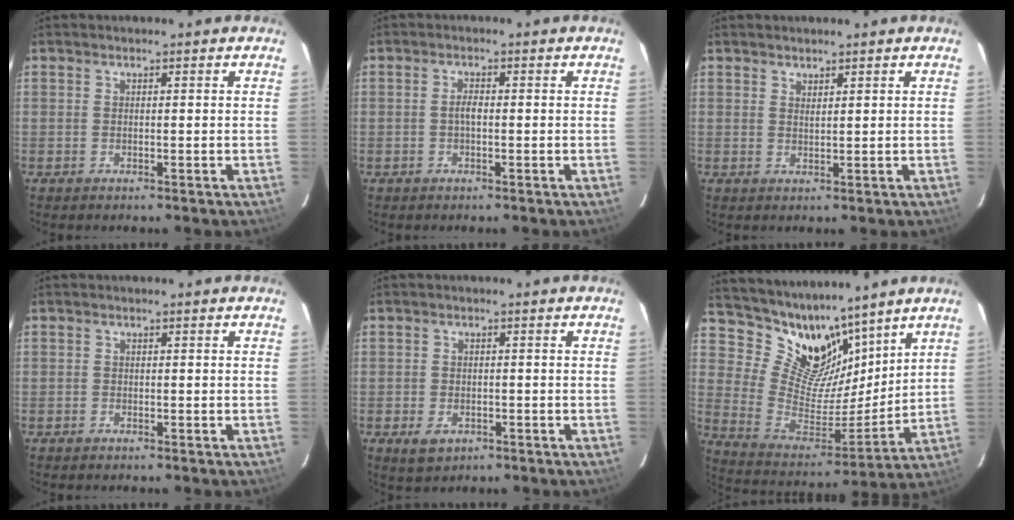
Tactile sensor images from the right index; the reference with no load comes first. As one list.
[{"total": 1.6, "force": [-0.3, 0.6, 1.4], "torque": [-0.028, 0.005, -0.008]}, {"total": 1.3, "force": [1.2, 0.3, 0.3], "torque": [-0.005, 0.000, 0.021]}, {"total": 0.6, "force": [-0.5, 0.3, 0.0], "torque": [-0.002, 0.002, -0.011]}, {"total": 3.9, "force": [-1.9, 2.7, 2.1], "torque": [-0.049, -0.005, -0.026]}, {"total": 14.9, "force": [11.9, 7.2, 5.2], "torque": [-0.112, -0.012, 0.232]}]